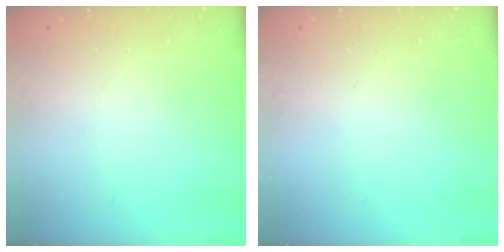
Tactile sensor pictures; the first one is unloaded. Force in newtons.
{"total": 0.0}